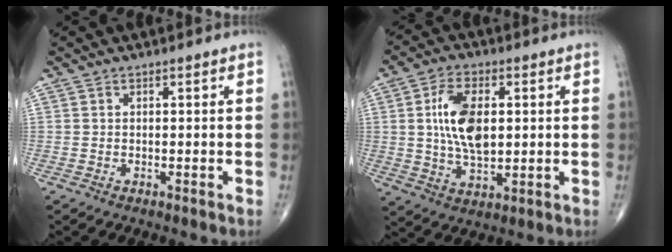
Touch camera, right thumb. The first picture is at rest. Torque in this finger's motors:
{"motor_torque": [0.81, 2.98, 1.60, 0.42, 0.17]}